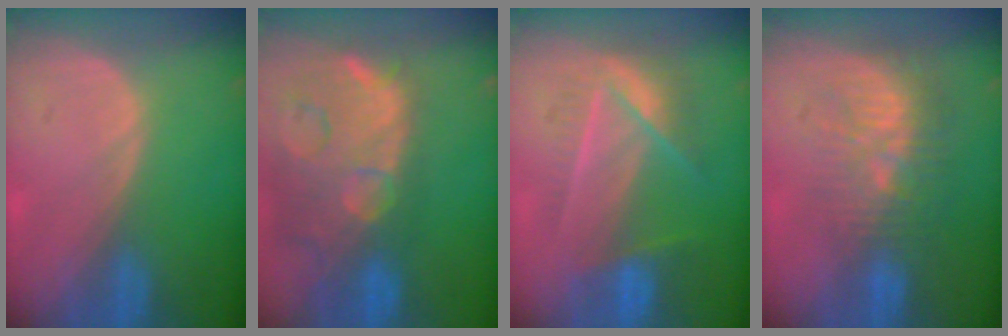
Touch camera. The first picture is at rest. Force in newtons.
{"total": 14.9, "press": 12.0, "slide": 8.9}
{"total": 7.2, "press": 6.7, "slide": 2.8}
{"total": 9.8, "press": 8.8, "slide": 4.3}